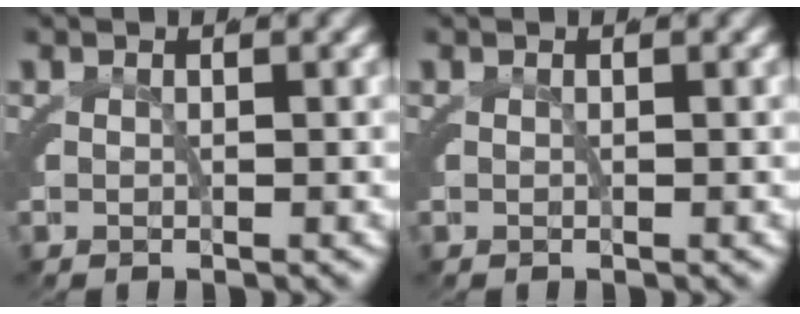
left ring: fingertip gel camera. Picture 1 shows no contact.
{"total": 0.0}